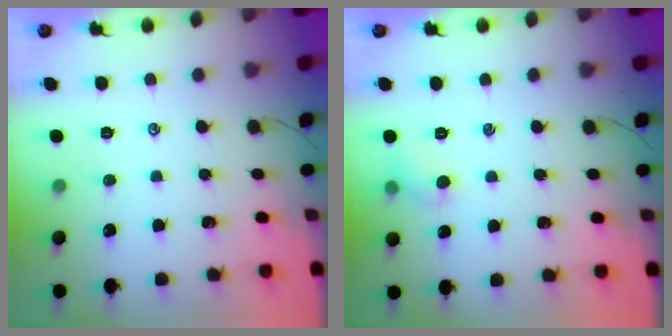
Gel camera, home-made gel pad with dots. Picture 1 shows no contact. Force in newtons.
{"total": 5.3, "press": 5.1, "slide": 1.4}